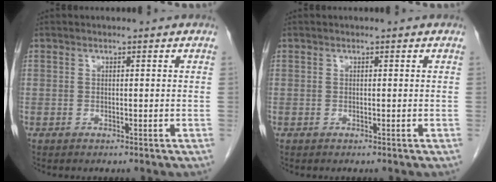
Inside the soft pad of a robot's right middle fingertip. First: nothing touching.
{"total": 0.0}